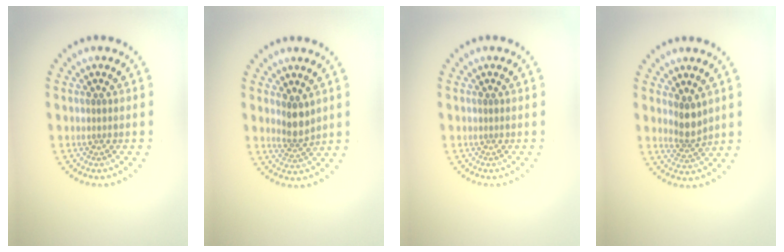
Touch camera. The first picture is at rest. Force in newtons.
{"total": 2.5, "press": 2.0, "slide": 1.4}
{"total": 0.0}
{"total": 2.4, "press": 2.0, "slide": 1.4}